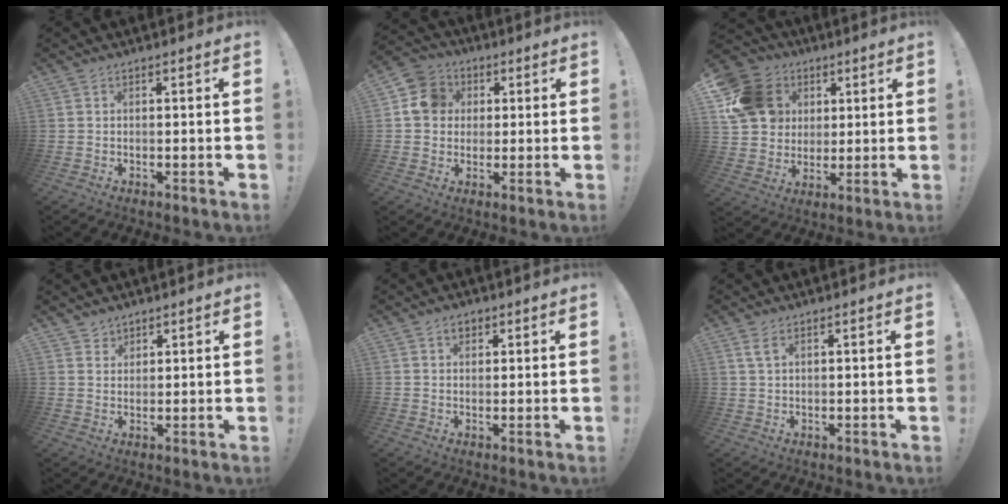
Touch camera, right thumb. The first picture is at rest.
{"total": 10.6, "force": [1.9, 9.5, 4.2], "torque": [-0.054, 0.009, 0.042]}
{"total": 17.6, "force": [5.7, 14.8, 7.7], "torque": [-0.117, -0.010, 0.130]}
{"total": 3.0, "force": [2.4, 1.8, -0.1], "torque": [0.009, -0.019, 0.042]}
{"total": 2.6, "force": [1.4, 1.9, 1.1], "torque": [-0.009, -0.004, 0.024]}
{"total": 3.2, "force": [1.7, 1.3, 2.4], "torque": [-0.043, -0.001, 0.030]}